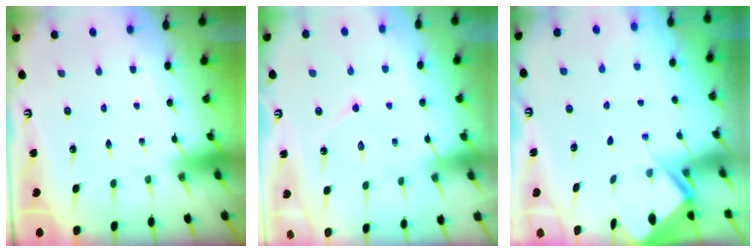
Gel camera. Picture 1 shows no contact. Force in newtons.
{"total": 6.8, "press": 6.8, "slide": 0.6}
{"total": 2.9, "press": 2.9, "slide": 0.3}